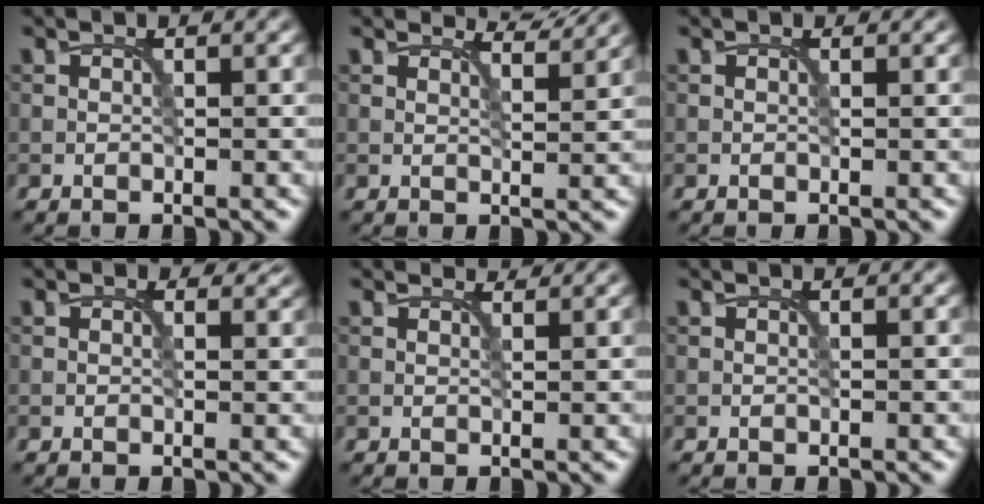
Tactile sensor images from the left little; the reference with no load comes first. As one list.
[{"total": 3.2, "force": [2.9, 0.3, 1.2], "torque": [-0.020, -0.006, 0.039]}, {"total": 0.0}, {"total": 0.9, "force": [0.4, 0.6, 0.5], "torque": [-0.003, -0.005, 0.002]}, {"total": 1.1, "force": [1.1, 0.2, 0.3], "torque": [-0.011, -0.004, 0.013]}, {"total": 0.0}]